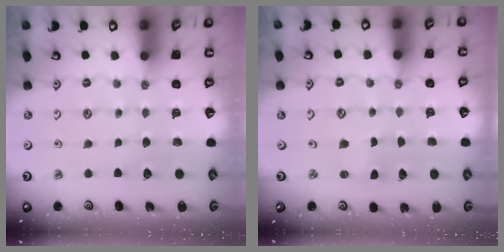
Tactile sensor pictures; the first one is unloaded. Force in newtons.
{"total": 0.7, "press": 0.7, "slide": 0.0}